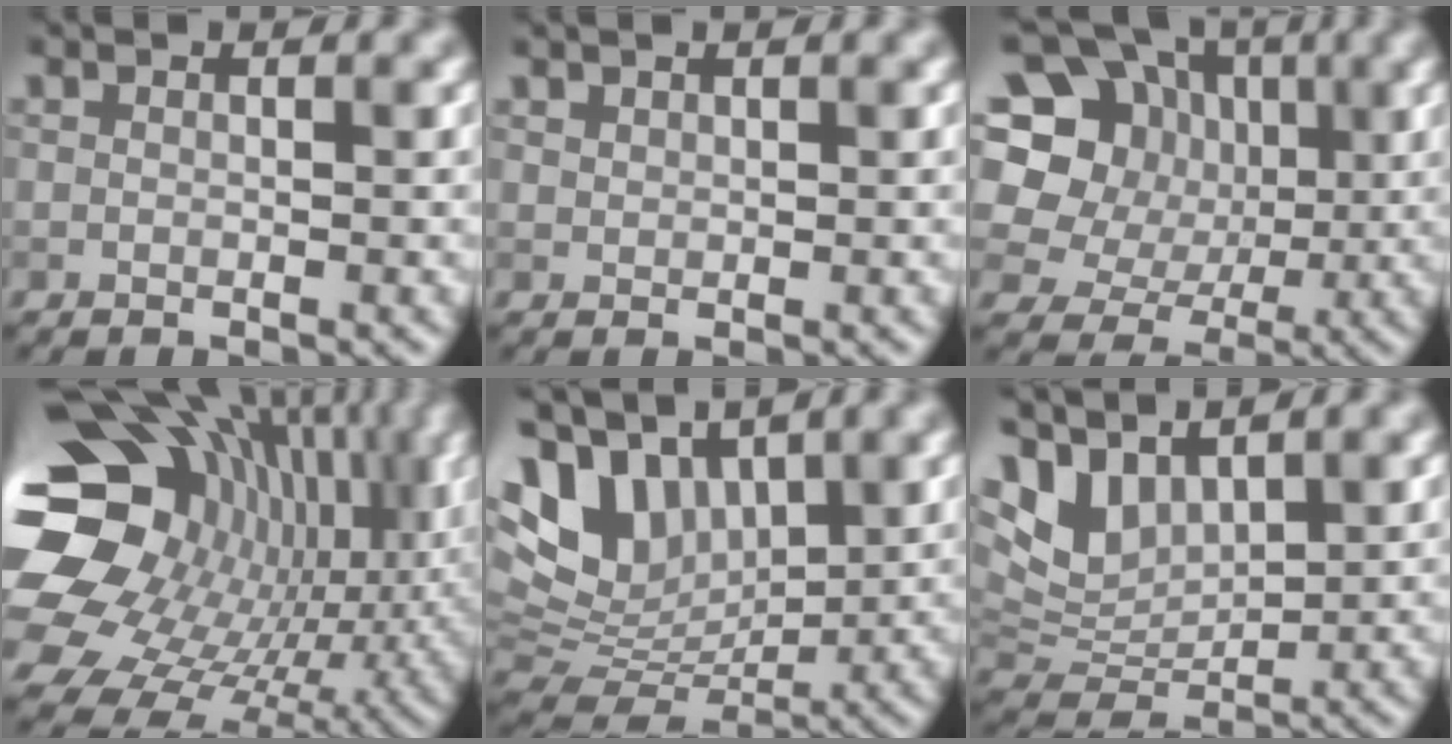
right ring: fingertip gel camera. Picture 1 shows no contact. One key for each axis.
{"total": 0.9, "fx": 0.7, "fy": 0.4, "fz": 0.1, "tx": -0.002, "ty": 0.000, "tz": 0.018}
{"total": 14.0, "fx": 3.3, "fy": 12.1, "fz": 6.3, "tx": -0.157, "ty": 0.048, "tz": 0.037}
{"total": 19.8, "fx": 2.3, "fy": 15.0, "fz": 12.7, "tx": -0.224, "ty": -0.030, "tz": 0.060}
{"total": 9.3, "fx": 4.5, "fy": 5.4, "fz": 6.1, "tx": -0.133, "ty": 0.004, "tz": 0.087}
{"total": 5.6, "fx": 3.3, "fy": 2.9, "fz": 3.4, "tx": -0.079, "ty": 0.001, "tz": 0.067}